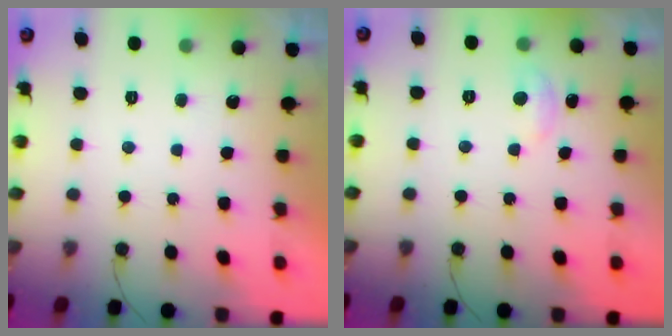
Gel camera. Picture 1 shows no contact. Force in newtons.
{"total": 4.9, "press": 4.9, "slide": 0.6}